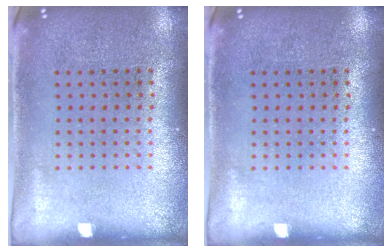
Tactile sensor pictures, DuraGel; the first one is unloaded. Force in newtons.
{"total": 0.0}